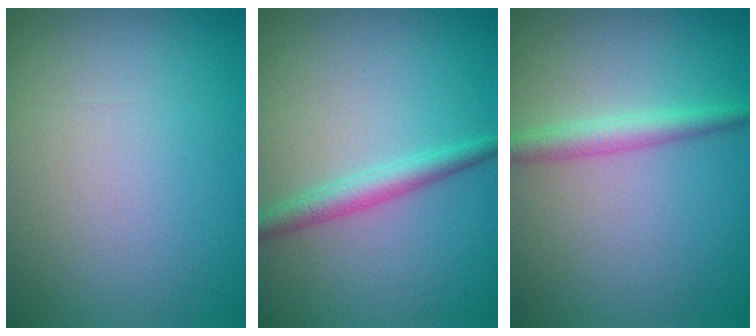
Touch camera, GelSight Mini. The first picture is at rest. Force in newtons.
{"total": 2.4, "press": 2.4, "slide": 0.1}
{"total": 2.4, "press": 2.4, "slide": 0.1}